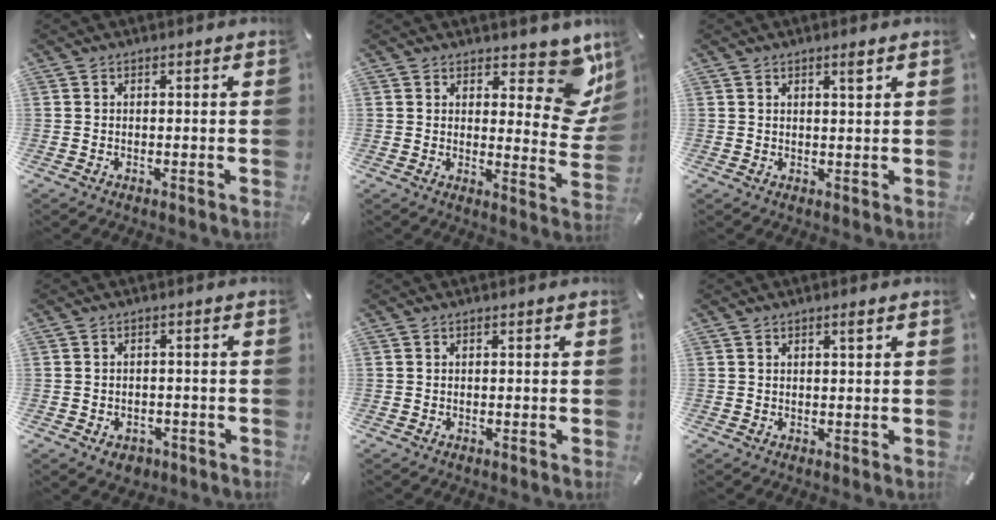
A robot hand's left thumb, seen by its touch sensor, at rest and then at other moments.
{"total": 12.1, "force": [6.5, 5.9, 8.4], "torque": [-0.069, -0.061, 0.116]}
{"total": 2.2, "force": [1.4, 0.5, 1.6], "torque": [-0.025, -0.003, 0.023]}
{"total": 3.2, "force": [-1.6, 2.5, 1.3], "torque": [-0.028, 0.005, -0.030]}
{"total": 0.0}
{"total": 1.3, "force": [0.8, 0.4, 1.0], "torque": [-0.020, 0.001, 0.013]}